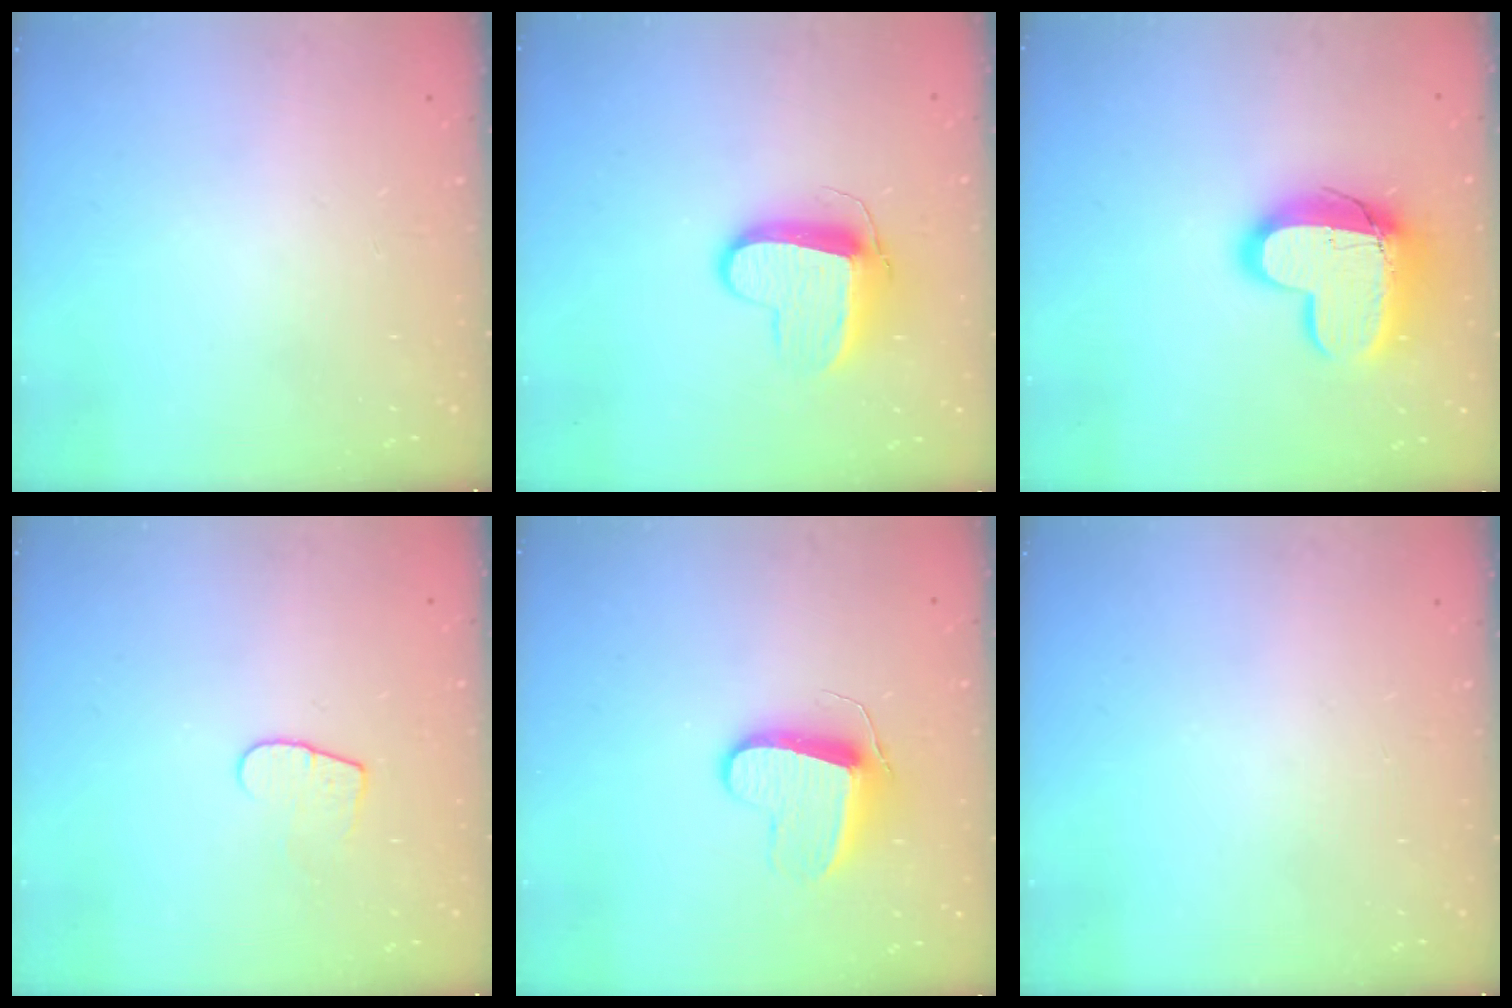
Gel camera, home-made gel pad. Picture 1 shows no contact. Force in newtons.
{"total": 10.9, "press": 10.8, "slide": 0.6}
{"total": 15.2, "press": 15.2, "slide": 1.4}
{"total": 7.3, "press": 7.3, "slide": 0.5}
{"total": 9.9, "press": 9.9, "slide": 0.8}
{"total": 0.0}